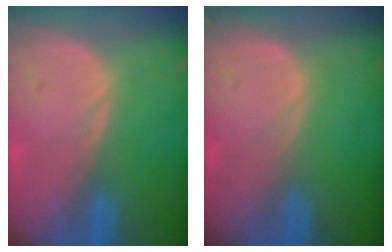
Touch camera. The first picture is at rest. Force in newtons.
{"total": 0.0}